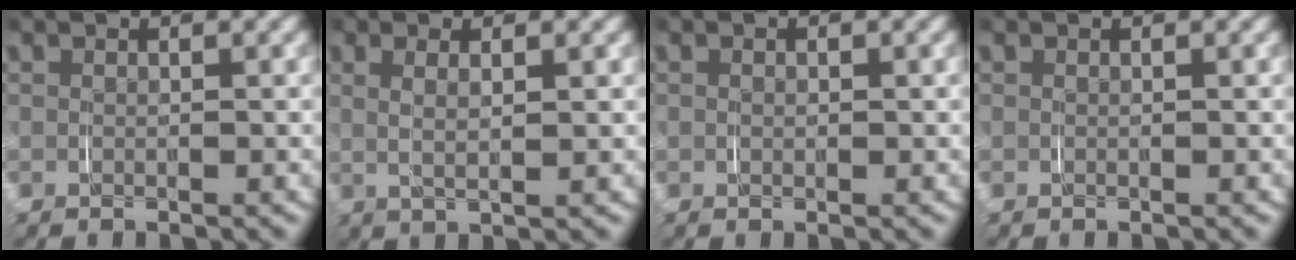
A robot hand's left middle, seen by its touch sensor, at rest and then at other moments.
{"total": 2.6, "force": [0.8, 0.7, 2.4], "torque": [-0.047, 0.000, 0.019]}
{"total": 0.5, "force": [0.1, 0.4, 0.3], "torque": [-0.006, -0.001, 0.002]}
{"total": 0.0}